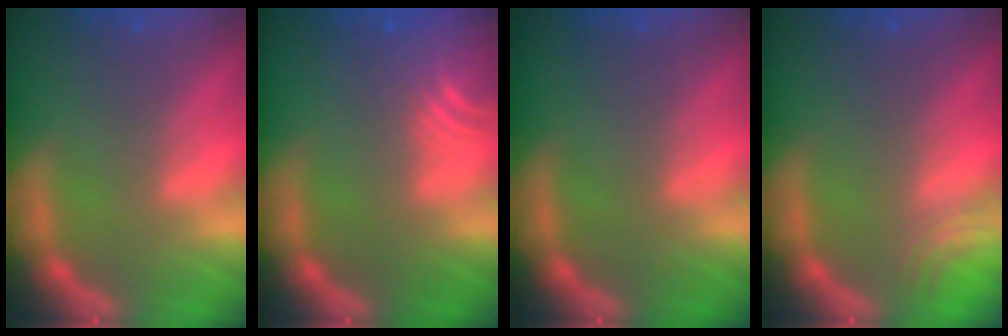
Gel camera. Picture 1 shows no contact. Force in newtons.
{"total": 5.1}
{"total": 0.0}
{"total": 2.0}